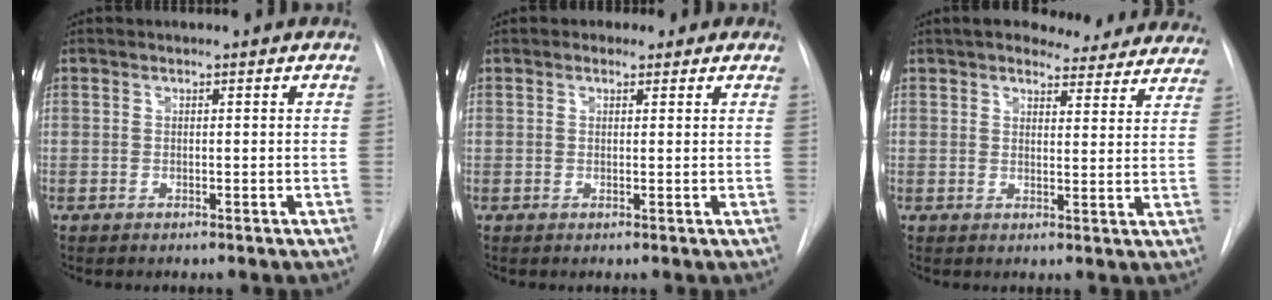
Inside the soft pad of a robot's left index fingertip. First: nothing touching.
{"total": 1.8, "force": [1.0, 1.4, 0.5], "torque": [-0.006, 0.007, 0.009]}
{"total": 16.9, "force": [15.1, 5.3, 5.6], "torque": [-0.060, -0.002, 0.167]}